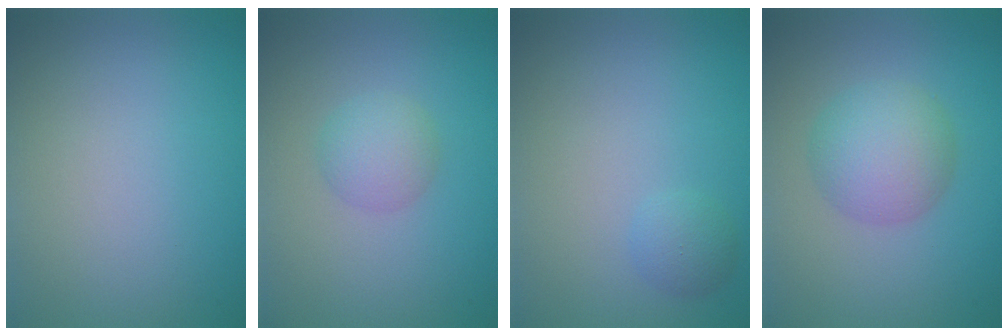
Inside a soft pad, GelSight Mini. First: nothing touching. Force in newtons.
{"total": 2.4, "press": 2.4, "slide": 0.1}
{"total": 1.3, "press": 1.3, "slide": 0.1}
{"total": 4.6, "press": 4.6, "slide": 0.1}